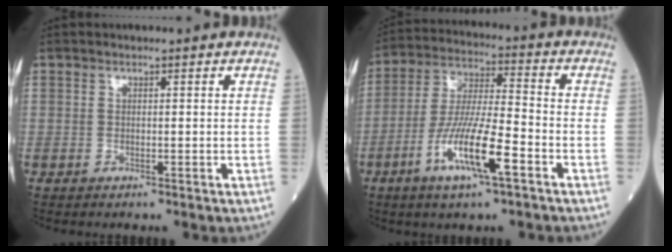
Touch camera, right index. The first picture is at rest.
{"total": 12.4, "force": [-5.4, 1.4, 11.0], "torque": [-0.215, -0.011, -0.102]}